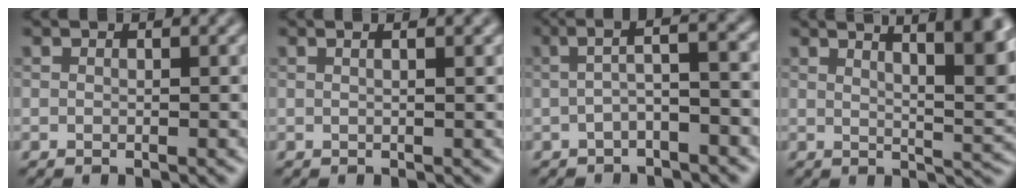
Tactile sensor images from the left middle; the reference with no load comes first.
{"total": 2.9, "force": [1.1, 1.4, 2.2], "torque": [-0.004, 0.019, -0.015]}
{"total": 3.5, "force": [-1.3, 0.6, 3.2], "torque": [-0.050, 0.021, -0.024]}
{"total": 9.6, "force": [4.7, 2.7, 7.9], "torque": [-0.061, 0.028, 0.056]}